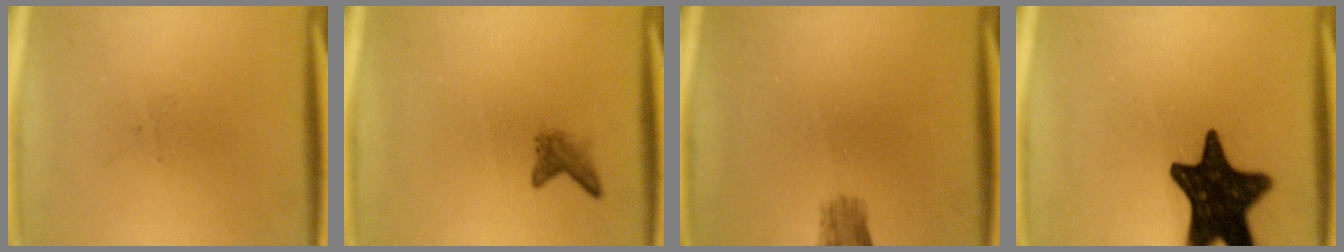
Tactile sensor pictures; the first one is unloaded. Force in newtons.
{"total": 1.7}
{"total": 2.3}
{"total": 18.2}